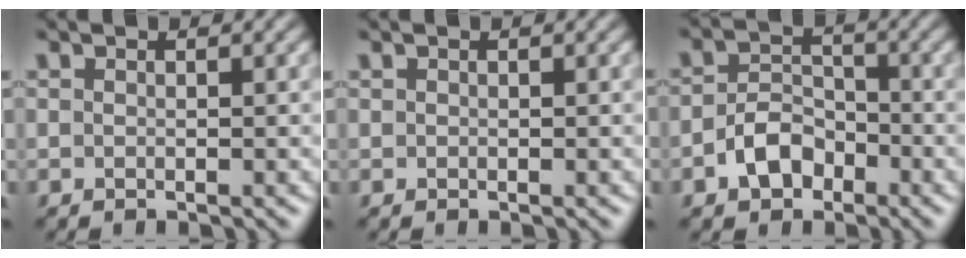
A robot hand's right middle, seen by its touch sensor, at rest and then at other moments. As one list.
[{"total": 0.0}, {"total": 3.5, "force": [-2.0, 2.4, 1.6], "torque": [-0.027, 0.004, -0.039]}]